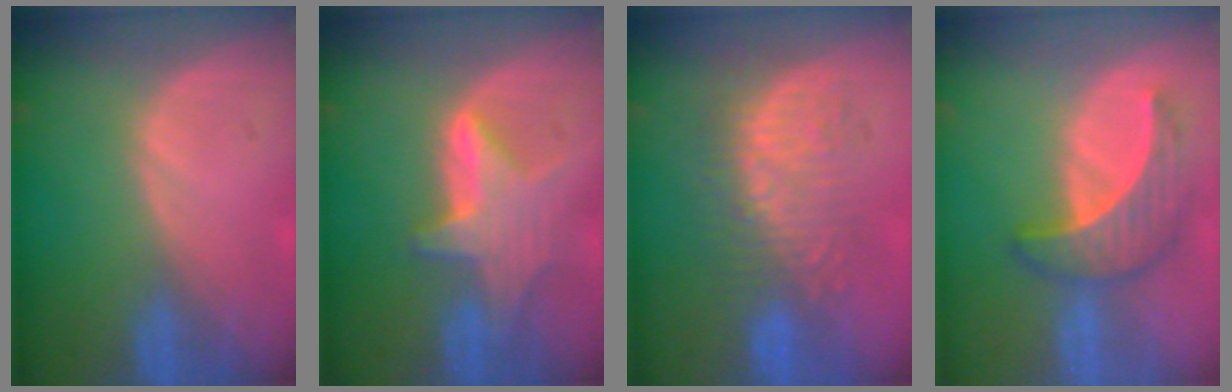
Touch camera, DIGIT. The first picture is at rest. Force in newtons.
{"total": 6.5, "press": 6.4, "slide": 1.4}
{"total": 9.1, "press": 8.4, "slide": 3.5}
{"total": 6.9, "press": 6.3, "slide": 2.9}